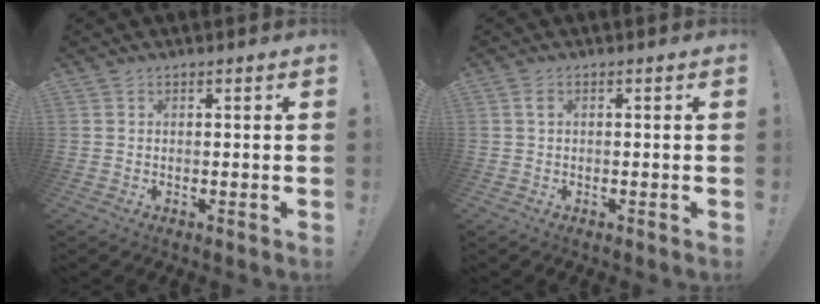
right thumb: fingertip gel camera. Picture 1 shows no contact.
{"total": 1.2, "force": [0.3, 0.8, 0.9], "torque": [-0.013, 0.001, 0.003]}